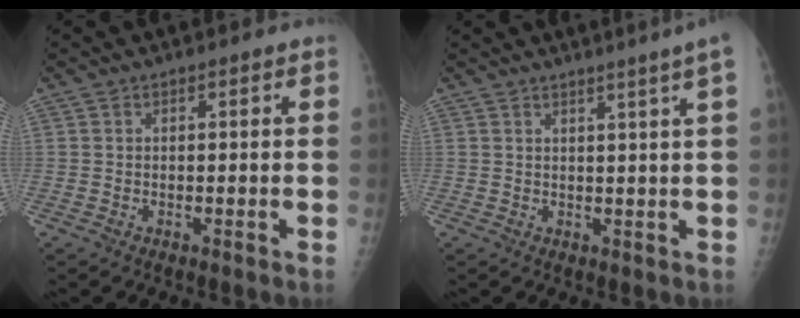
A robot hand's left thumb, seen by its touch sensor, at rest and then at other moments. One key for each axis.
{"total": 5.4, "fx": 3.7, "fy": -1.4, "fz": 3.8, "tx": -0.050, "ty": -0.014, "tz": 0.043}